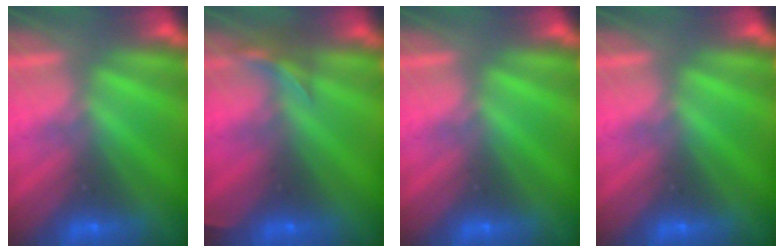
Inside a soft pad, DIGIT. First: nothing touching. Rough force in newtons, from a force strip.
{"total": 2.9}
{"total": 0.0}
{"total": 0.0}